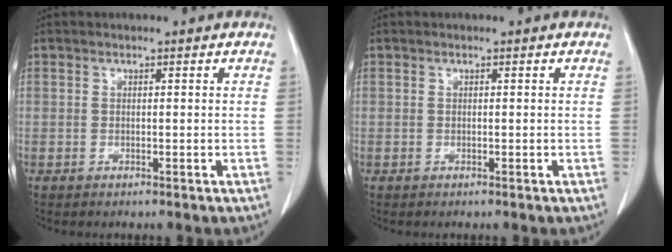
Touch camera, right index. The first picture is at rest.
{"total": 0.0}